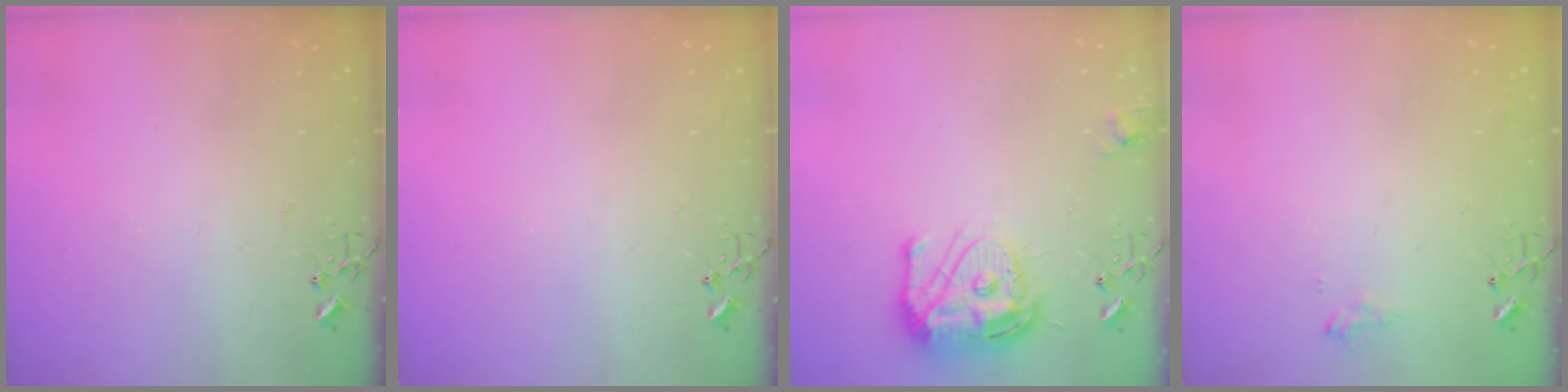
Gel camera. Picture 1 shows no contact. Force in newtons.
{"total": 0.0}
{"total": 16.6, "press": 16.5, "slide": 1.6}
{"total": 7.7, "press": 7.7, "slide": 0.9}